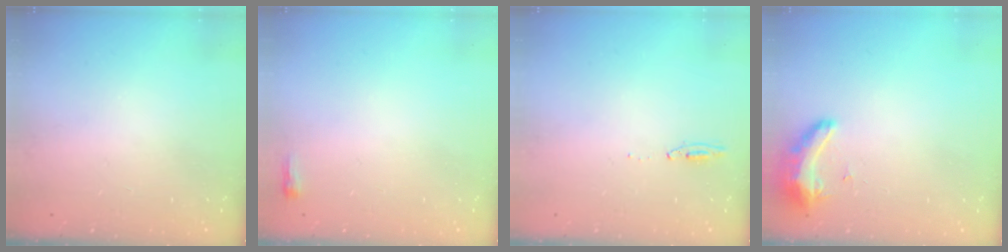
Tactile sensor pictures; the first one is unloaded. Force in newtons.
{"total": 2.3, "press": 2.2, "slide": 0.7}
{"total": 4.3, "press": 4.1, "slide": 1.3}
{"total": 16.2, "press": 11.0, "slide": 11.9}